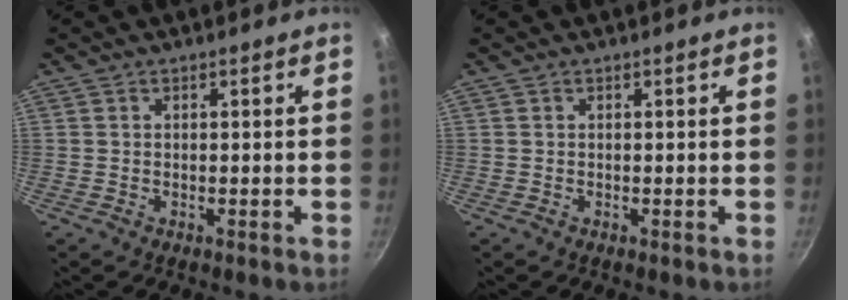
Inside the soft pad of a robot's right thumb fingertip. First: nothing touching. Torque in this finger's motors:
{"motor_torque": [-0.01, 0.00, 0.10, -0.05, 0.03]}